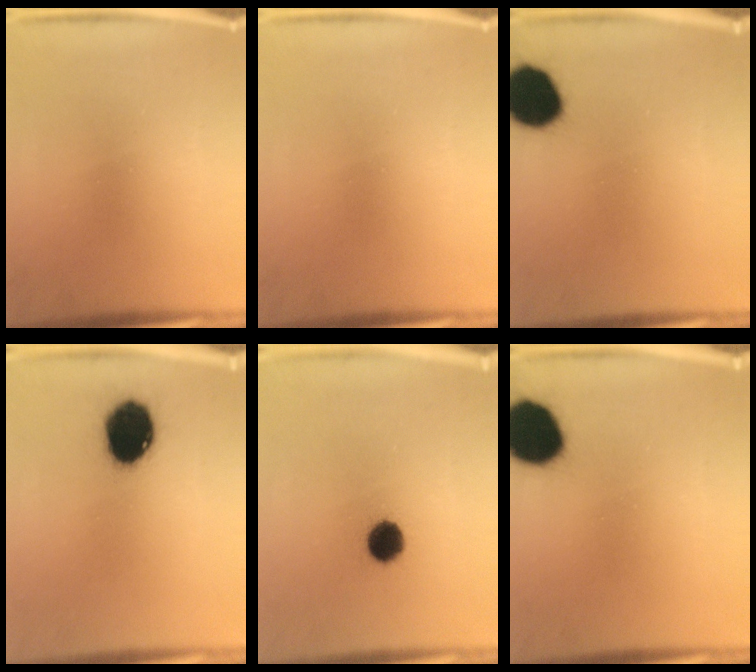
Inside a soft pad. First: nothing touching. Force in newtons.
{"total": 0.0}
{"total": 13.6}
{"total": 13.1}
{"total": 7.2}
{"total": 15.5}